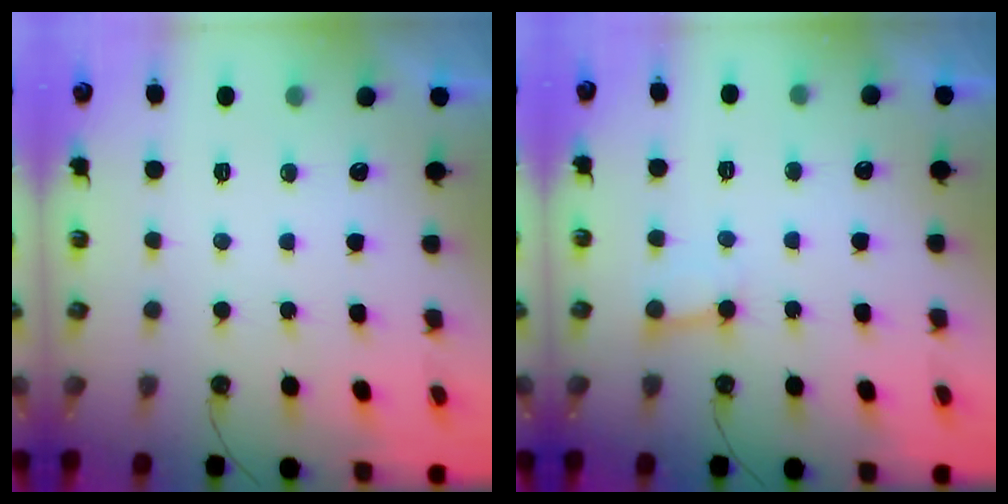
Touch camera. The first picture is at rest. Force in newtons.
{"total": 5.2, "press": 5.1, "slide": 0.5}